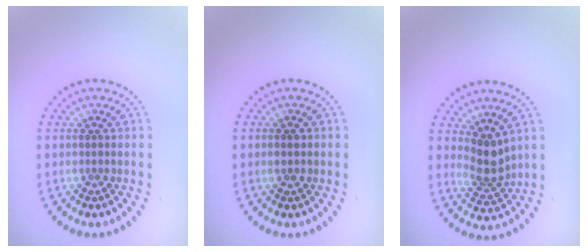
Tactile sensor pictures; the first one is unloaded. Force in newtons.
{"total": 1.4, "press": 1.4, "slide": 0.1}
{"total": 2.8, "press": 2.2, "slide": 1.8}